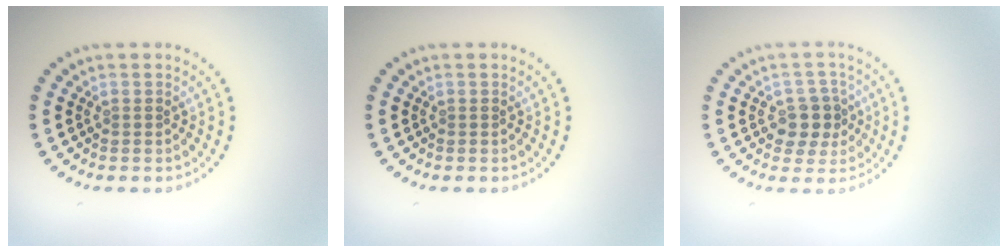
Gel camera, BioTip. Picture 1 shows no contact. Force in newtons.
{"total": 0.0}
{"total": 3.2, "press": 3.0, "slide": 1.2}